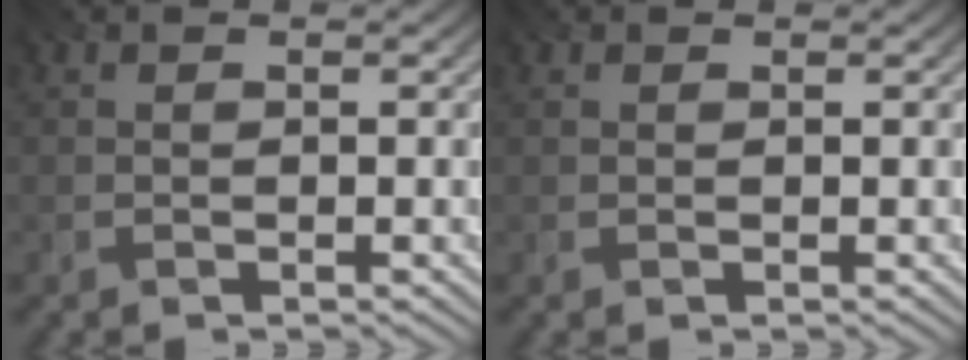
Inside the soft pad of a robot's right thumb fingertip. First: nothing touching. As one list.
[{"total": 0.7, "force": [0.4, 0.4, 0.3], "torque": [-0.007, 0.001, 0.006]}]